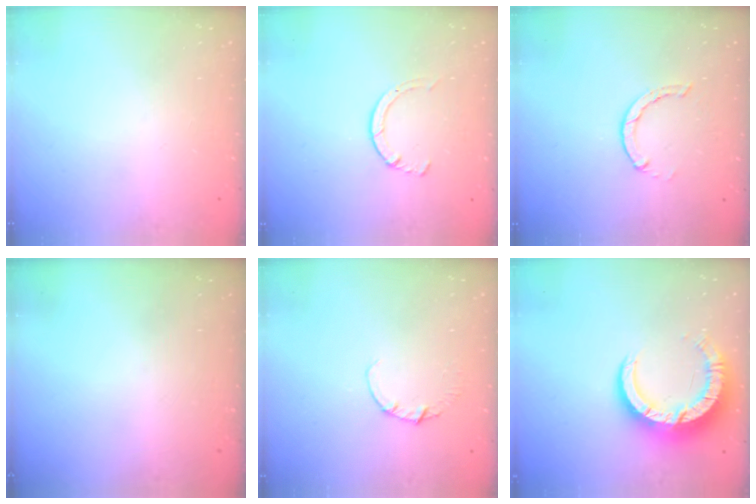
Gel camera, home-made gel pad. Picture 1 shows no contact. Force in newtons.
{"total": 2.8, "press": 2.8, "slide": 0.4}
{"total": 1.3, "press": 1.3, "slide": 0.3}
{"total": 0.0}
{"total": 1.1, "press": 1.1, "slide": 0.1}
{"total": 11.8, "press": 11.7, "slide": 1.3}